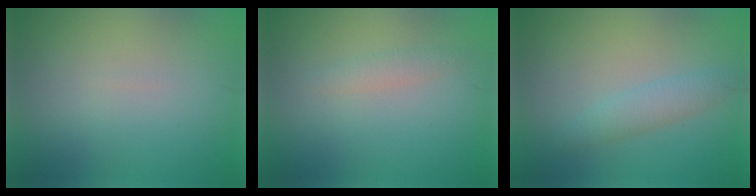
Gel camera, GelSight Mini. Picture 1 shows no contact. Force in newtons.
{"total": 1.2, "press": 1.2, "slide": 0.0}
{"total": 2.1, "press": 2.1, "slide": 0.0}